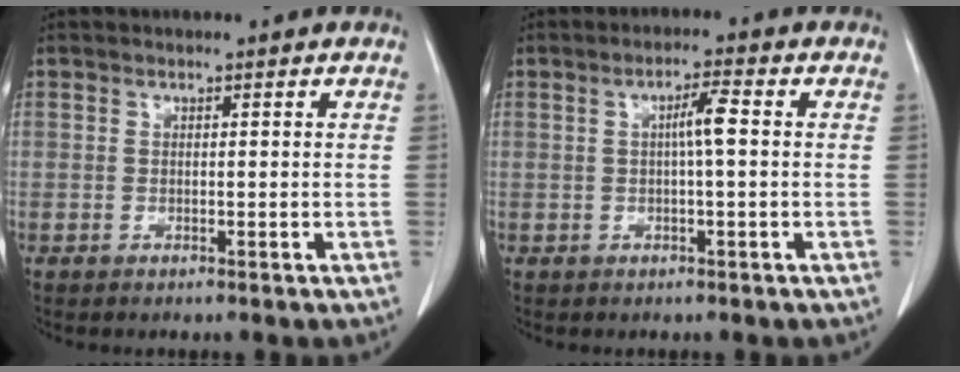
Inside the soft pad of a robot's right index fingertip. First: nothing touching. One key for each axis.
{"total": 3.4, "fx": 0.3, "fy": 0.2, "fz": 3.4, "tx": -0.061, "ty": 0.006, "tz": 0.004}